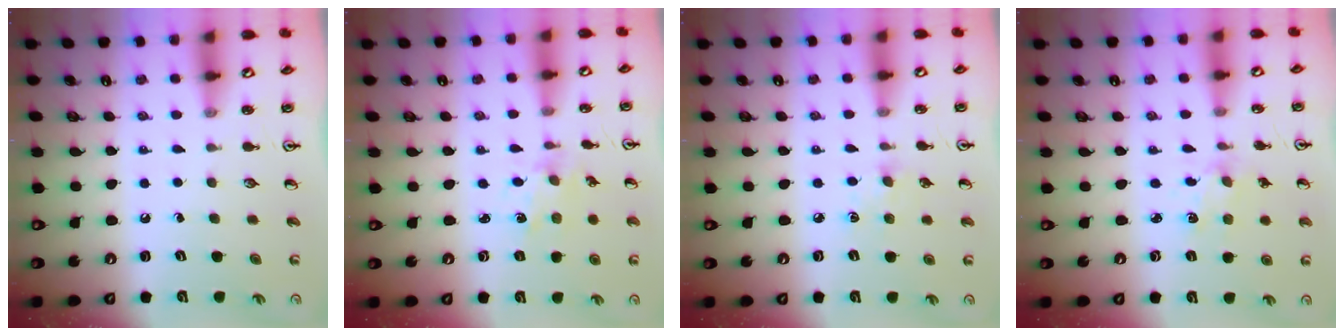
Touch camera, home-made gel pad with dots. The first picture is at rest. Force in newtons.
{"total": 1.5, "press": 1.5, "slide": 0.1}
{"total": 5.6, "press": 5.5, "slide": 0.9}
{"total": 2.0, "press": 2.0, "slide": 0.4}